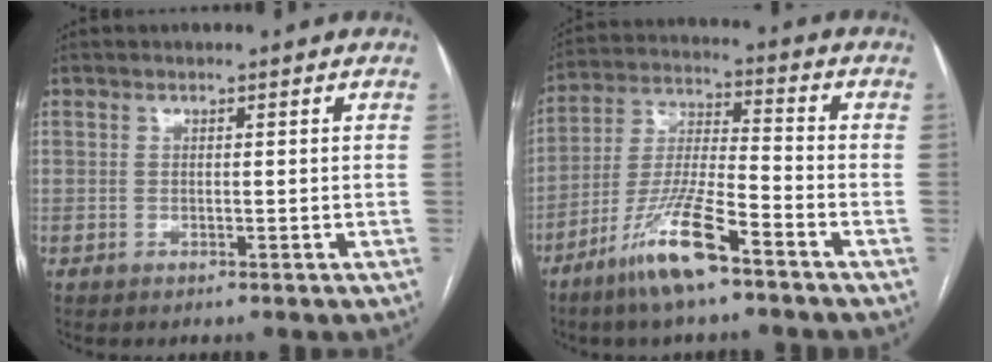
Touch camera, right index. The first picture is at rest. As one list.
[{"total": 11.9, "force": [-7.5, 1.1, 9.2], "torque": [-0.188, -0.020, -0.147]}]